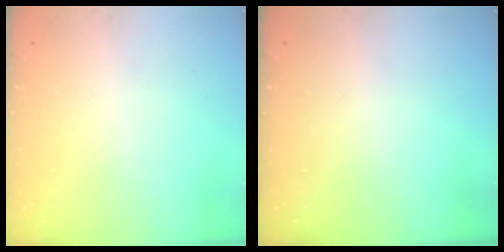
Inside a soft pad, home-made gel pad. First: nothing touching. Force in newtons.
{"total": 0.0}